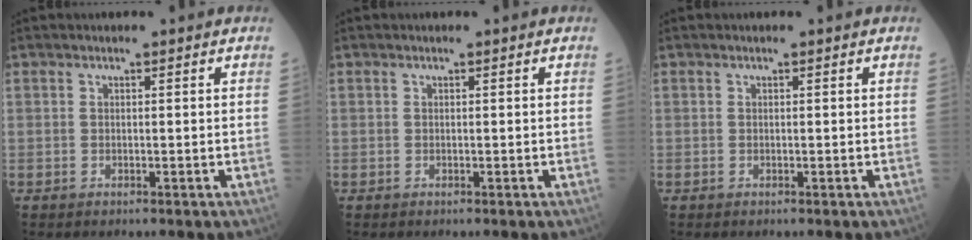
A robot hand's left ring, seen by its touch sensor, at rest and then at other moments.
{"total": 0.0}
{"total": 0.0}